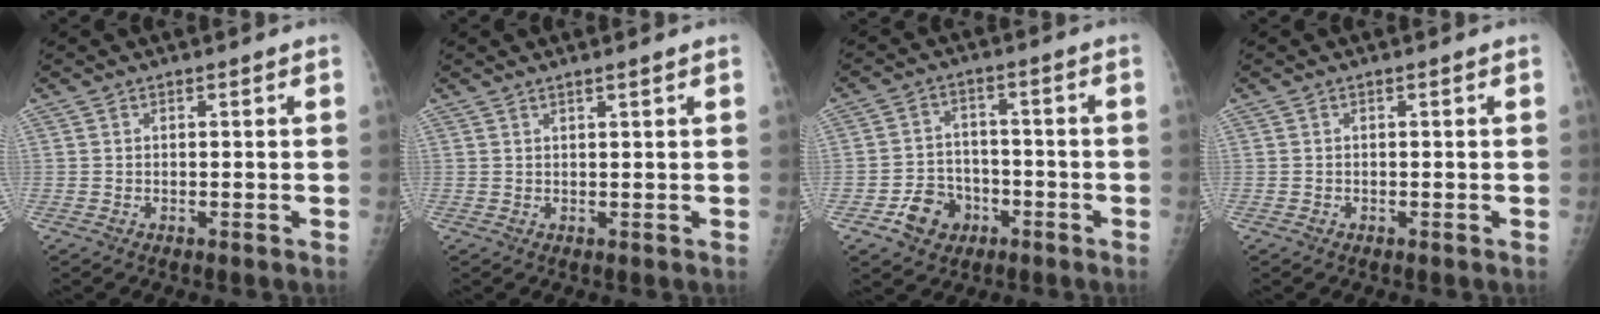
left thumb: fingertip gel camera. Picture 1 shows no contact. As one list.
[{"total": 1.2, "force": [0.9, -0.2, 0.8], "torque": [-0.014, -0.006, 0.017]}, {"total": 7.4, "force": [-3.6, 6.0, 2.6], "torque": [-0.019, 0.025, -0.056]}, {"total": 0.0}]